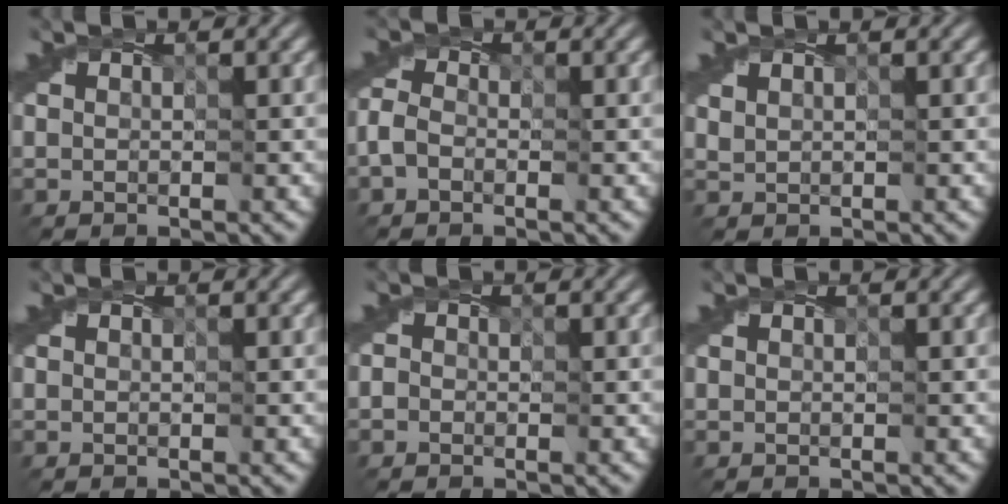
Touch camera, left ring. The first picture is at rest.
{"total": 1.7, "force": [-1.0, 1.1, 0.7], "torque": [-0.019, 0.006, -0.028]}
{"total": 0.7, "force": [0.7, 0.3, 0.0], "torque": [-0.005, -0.001, 0.014]}
{"total": 0.0}
{"total": 0.6, "force": [-0.5, 0.3, -0.2], "torque": [0.003, 0.001, -0.010]}
{"total": 0.0}